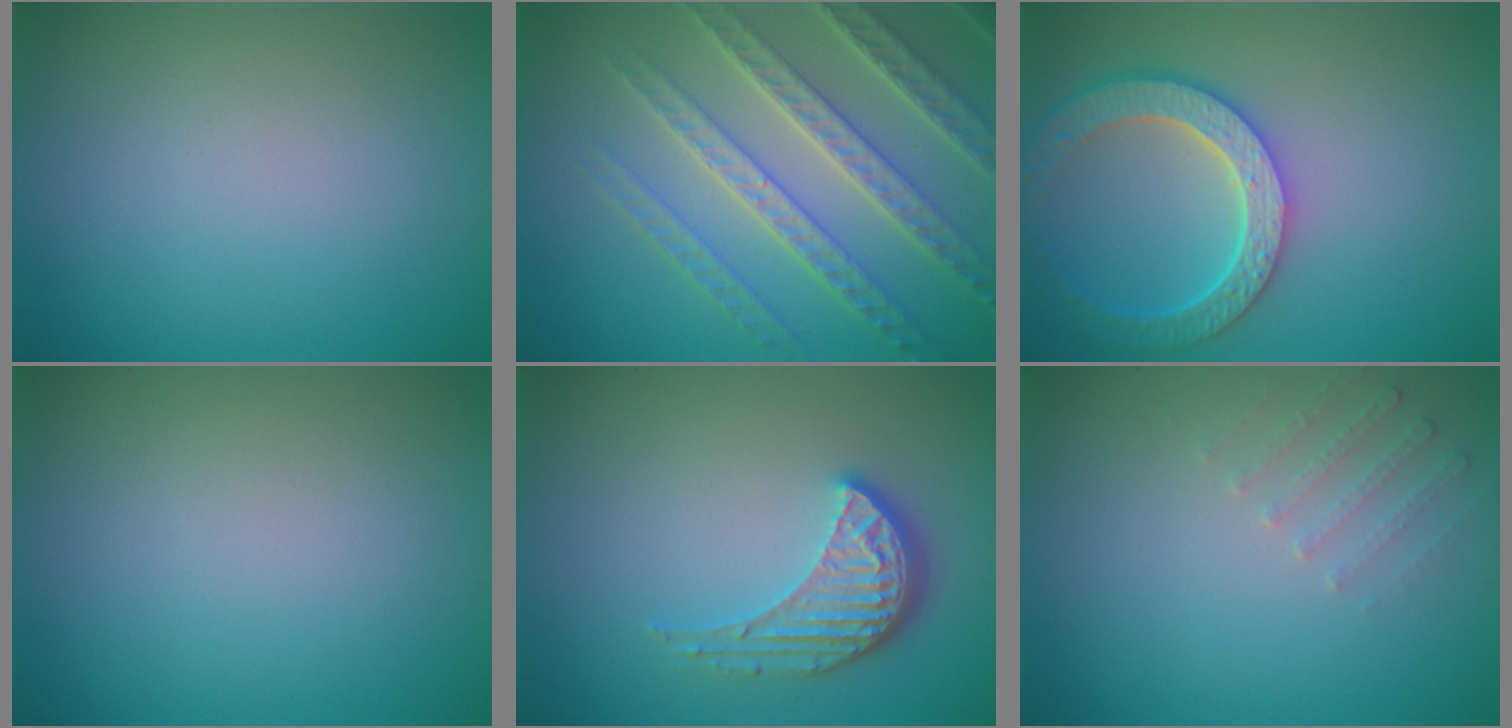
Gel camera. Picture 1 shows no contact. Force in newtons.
{"total": 7.2, "press": 5.5, "slide": 4.6}
{"total": 6.0, "press": 4.8, "slide": 3.6}
{"total": 0.0}
{"total": 4.3, "press": 3.3, "slide": 2.8}
{"total": 1.6, "press": 1.6, "slide": 0.4}